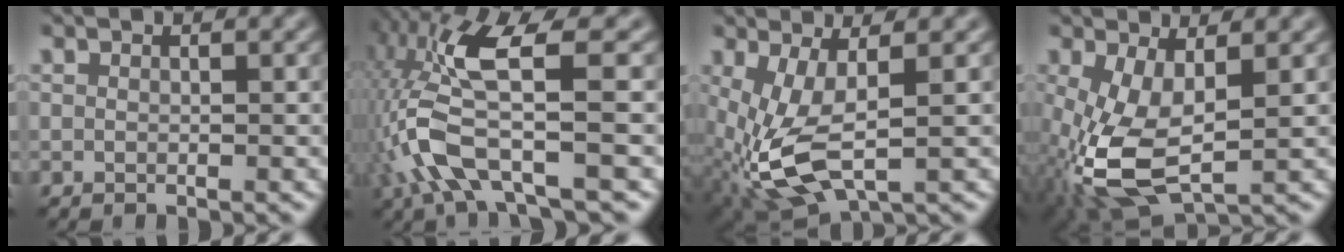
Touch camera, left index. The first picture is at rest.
{"total": 9.4, "force": [-1.7, 2.7, 8.9], "torque": [-0.207, 0.007, -0.038]}
{"total": 8.0, "force": [-1.4, 3.6, 7.0], "torque": [-0.181, -0.014, -0.024]}
{"total": 8.6, "force": [-1.4, 4.2, 7.3], "torque": [-0.187, -0.017, -0.025]}